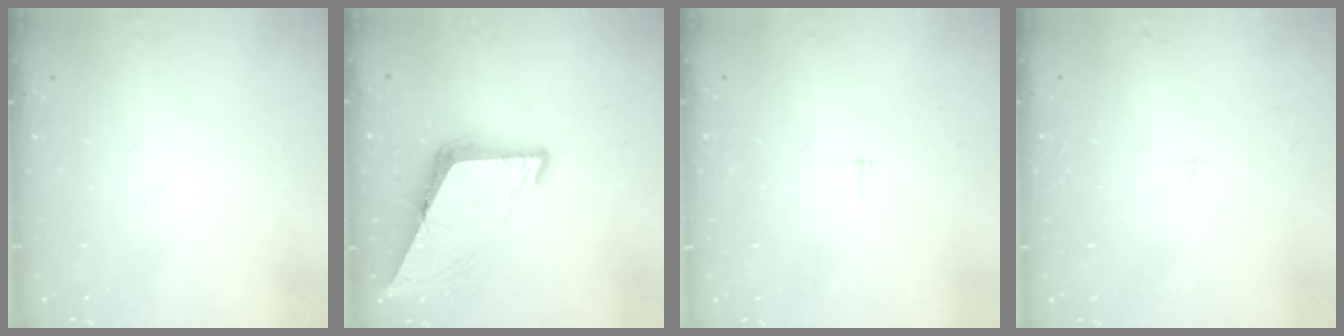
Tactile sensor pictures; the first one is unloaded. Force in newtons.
{"total": 7.8, "press": 7.8, "slide": 0.6}
{"total": 2.3, "press": 2.3, "slide": 0.2}
{"total": 1.2, "press": 1.2, "slide": 0.1}